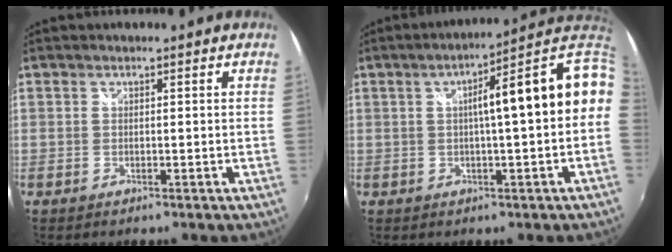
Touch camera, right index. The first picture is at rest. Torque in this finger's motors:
{"motor_torque": [1.16, 0.36, 0.74, 0.10]}